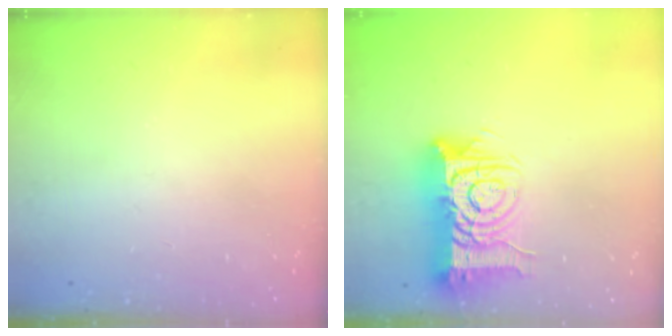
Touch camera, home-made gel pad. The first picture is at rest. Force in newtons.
{"total": 14.6, "press": 14.5, "slide": 1.7}